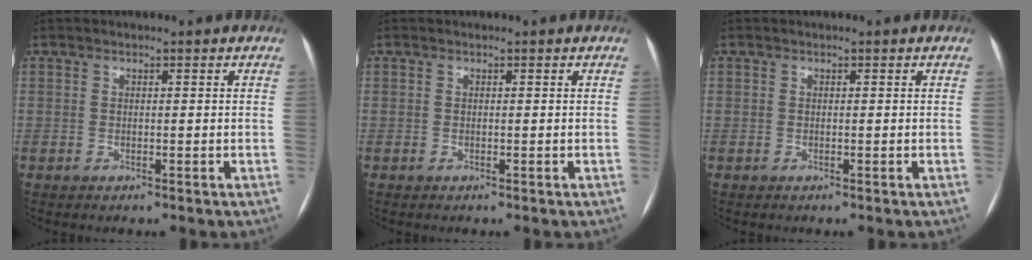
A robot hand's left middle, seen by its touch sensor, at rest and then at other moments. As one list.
[{"total": 0.0}, {"total": 0.0}]